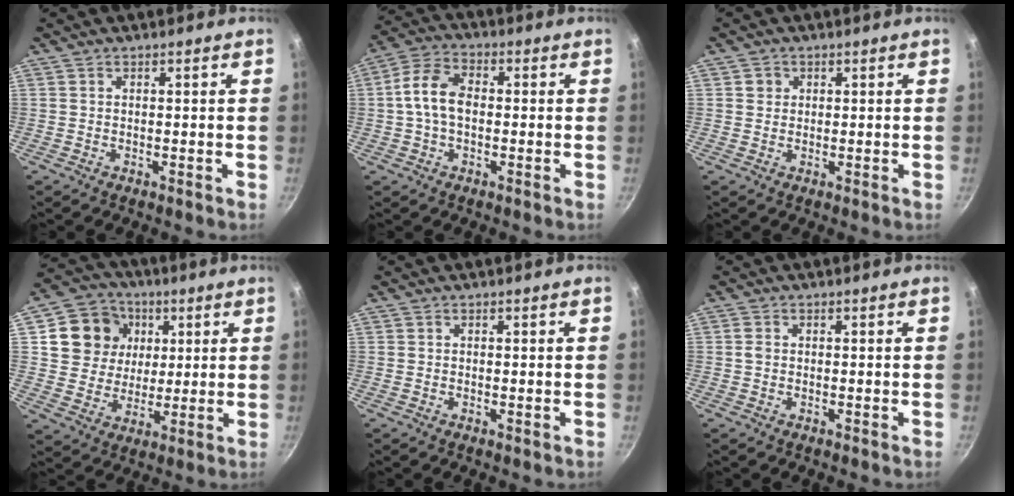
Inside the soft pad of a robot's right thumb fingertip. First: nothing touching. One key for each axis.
{"total": 8.9, "fx": 0.0, "fy": 5.6, "fz": 6.8, "tx": -0.127, "ty": 0.028, "tz": -0.011}
{"total": 1.9, "fx": 0.5, "fy": 1.8, "fz": 0.4, "tx": 0.003, "ty": 0.003, "tz": 0.005}
{"total": 13.0, "fx": 3.9, "fy": 11.4, "fz": 4.8, "tx": -0.061, "ty": 0.000, "tz": 0.065}
{"total": 0.0}
{"total": 1.2, "fx": 0.0, "fy": 0.9, "fz": 0.8, "tx": -0.017, "ty": 0.004, "tz": -0.001}